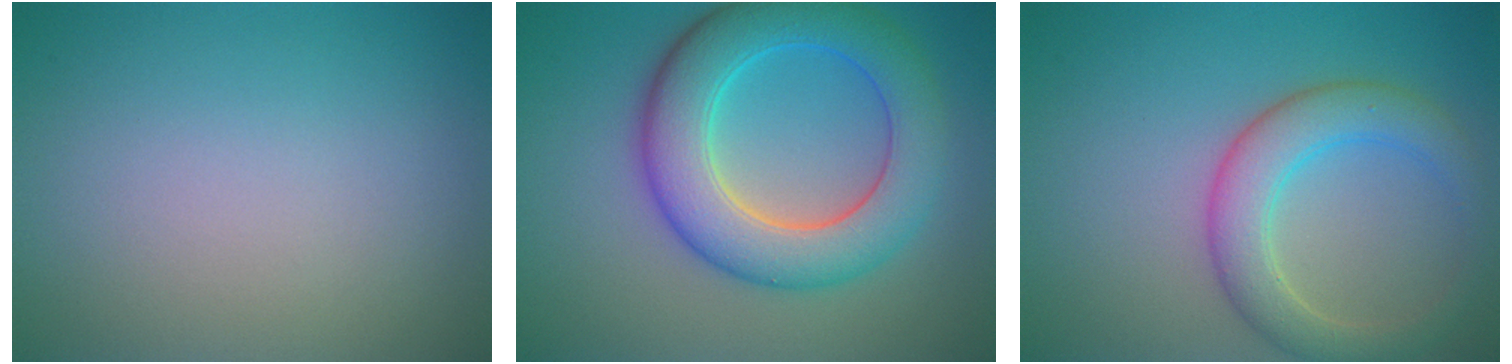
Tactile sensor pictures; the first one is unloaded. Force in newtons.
{"total": 8.2, "press": 8.2, "slide": 0.1}
{"total": 4.7, "press": 4.7, "slide": 0.5}